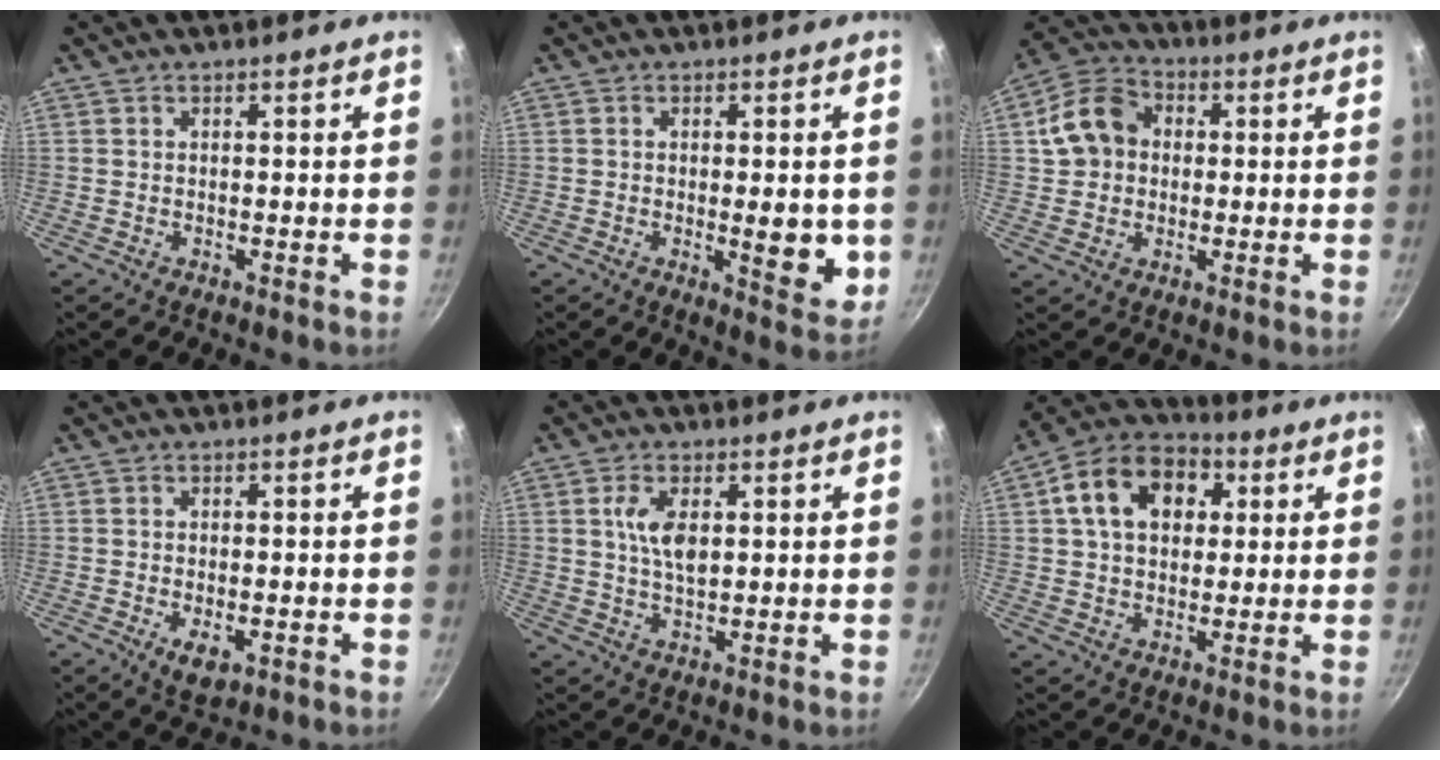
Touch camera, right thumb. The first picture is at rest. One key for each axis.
{"total": 8.0, "fx": -0.7, "fy": 2.9, "fz": 7.5, "tx": -0.093, "ty": -0.017, "tz": -0.007}
{"total": 10.2, "fx": 1.0, "fy": 8.5, "fz": 5.6, "tx": -0.073, "ty": 0.018, "tz": 0.002}
{"total": 4.7, "fx": -1.4, "fy": 2.4, "fz": 3.7, "tx": -0.054, "ty": -0.005, "tz": -0.016}
{"total": 6.1, "fx": 1.5, "fy": 3.0, "fz": 5.1, "tx": -0.092, "ty": -0.005, "tz": 0.027}
{"total": 14.6, "fx": 4.0, "fy": 10.5, "fz": 9.3, "tx": -0.133, "ty": 0.021, "tz": 0.050}